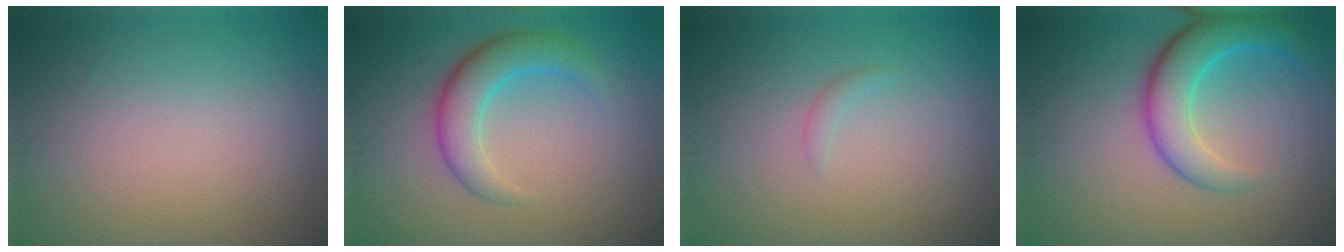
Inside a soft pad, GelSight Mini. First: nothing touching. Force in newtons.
{"total": 4.4, "press": 4.4, "slide": 0.3}
{"total": 0.7, "press": 0.7, "slide": 0.1}
{"total": 5.7, "press": 5.7, "slide": 0.3}